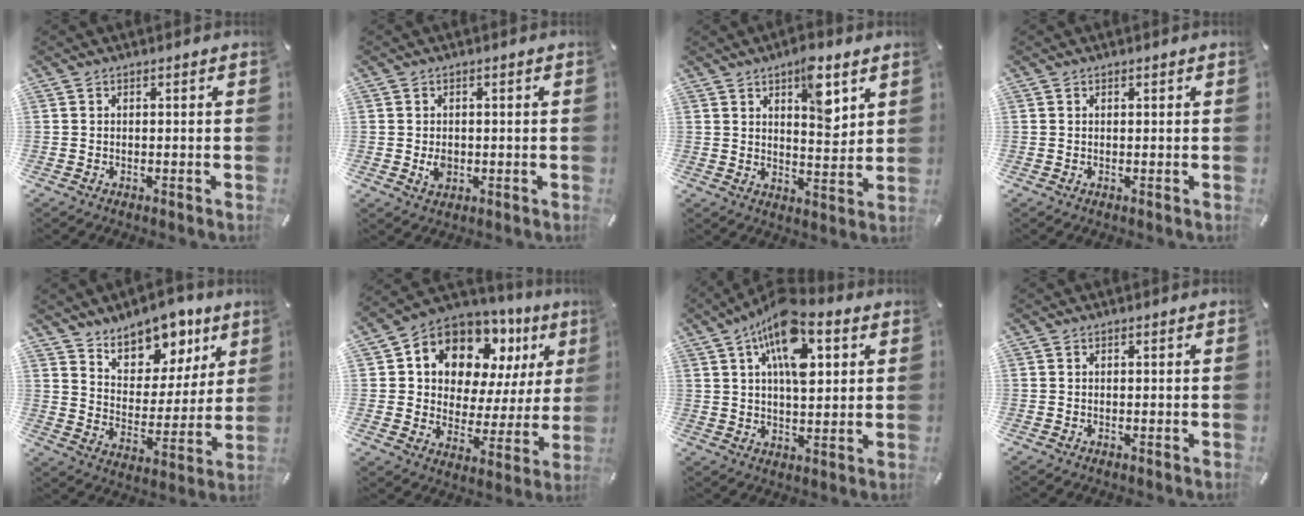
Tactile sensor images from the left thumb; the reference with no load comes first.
{"total": 2.7, "force": [-0.2, 2.1, 1.6], "torque": [-0.023, 0.000, -0.003]}
{"total": 9.3, "force": [5.7, 3.9, 6.2], "torque": [-0.082, -0.033, 0.093]}
{"total": 0.0}
{"total": 12.4, "force": [10.2, 6.4, 2.8], "torque": [-0.040, -0.096, 0.185]}
{"total": 11.5, "force": [7.8, 7.6, 3.7], "torque": [-0.080, -0.066, 0.144]}
{"total": 14.6, "force": [6.5, 7.2, 11.0], "torque": [-0.181, -0.011, 0.112]}
{"total": 0.0}